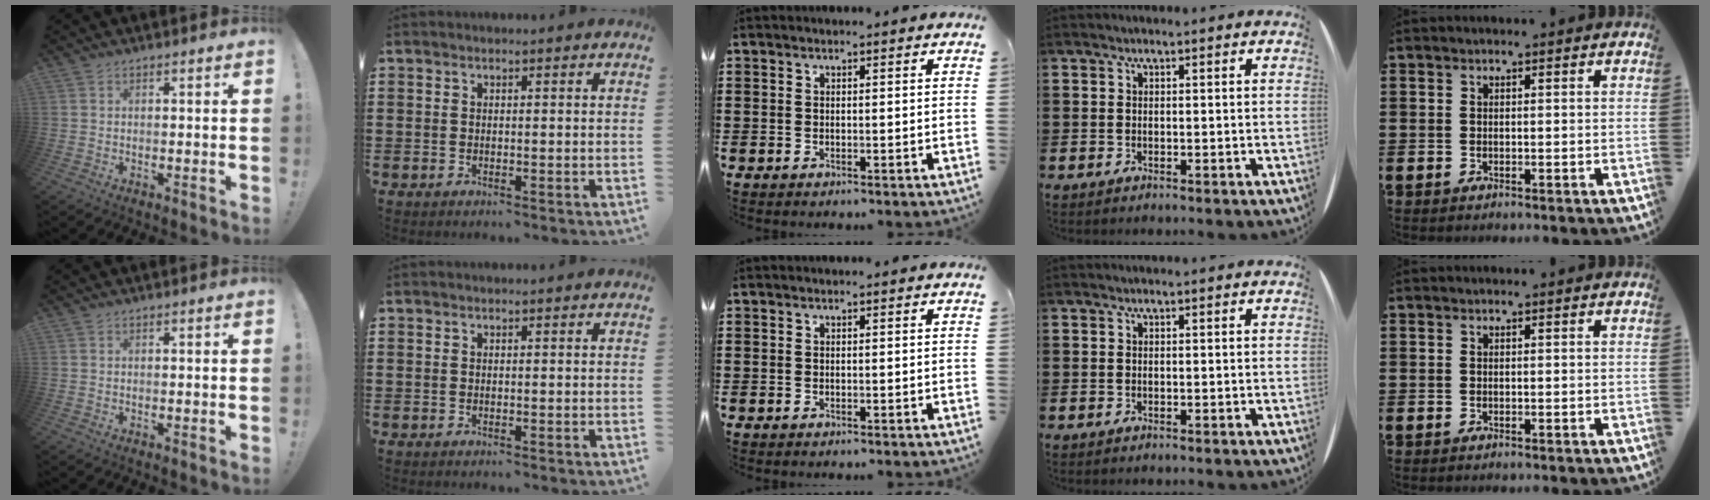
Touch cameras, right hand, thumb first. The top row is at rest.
{}